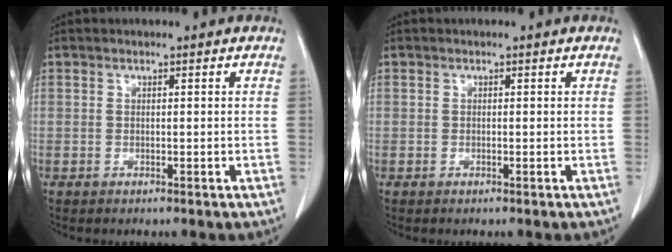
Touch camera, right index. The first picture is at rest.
{"total": 0.0}